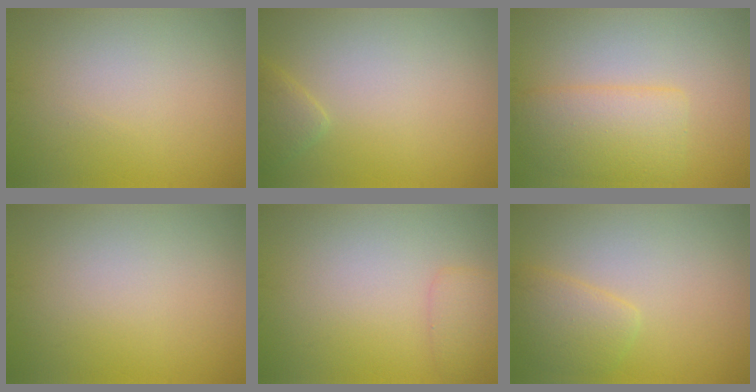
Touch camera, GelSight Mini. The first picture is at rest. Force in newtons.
{"total": 1.5, "press": 1.5, "slide": 0.1}
{"total": 4.4, "press": 4.4, "slide": 0.4}
{"total": 0.0}
{"total": 1.6, "press": 1.6, "slide": 0.1}
{"total": 2.6, "press": 2.6, "slide": 0.2}